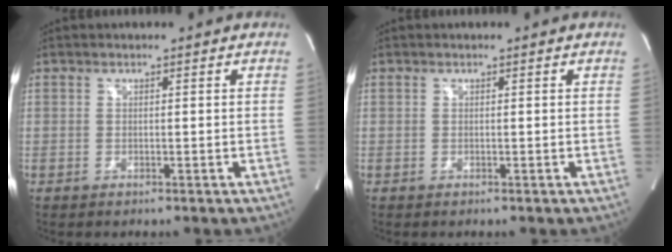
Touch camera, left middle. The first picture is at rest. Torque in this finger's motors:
{"motor_torque": [0.00, 0.00, 0.00, 0.00]}